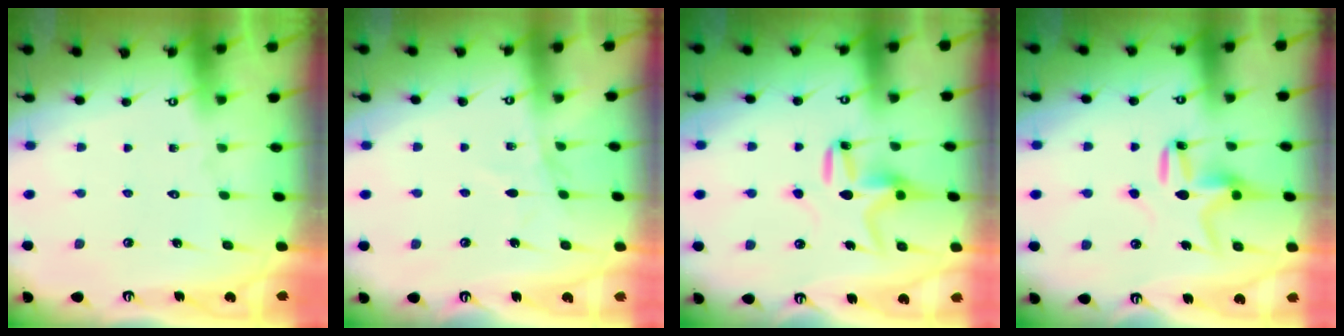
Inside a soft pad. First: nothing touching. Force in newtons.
{"total": 2.9, "press": 2.8, "slide": 0.4}
{"total": 10.6, "press": 10.6, "slide": 0.4}
{"total": 10.6, "press": 10.6, "slide": 0.4}